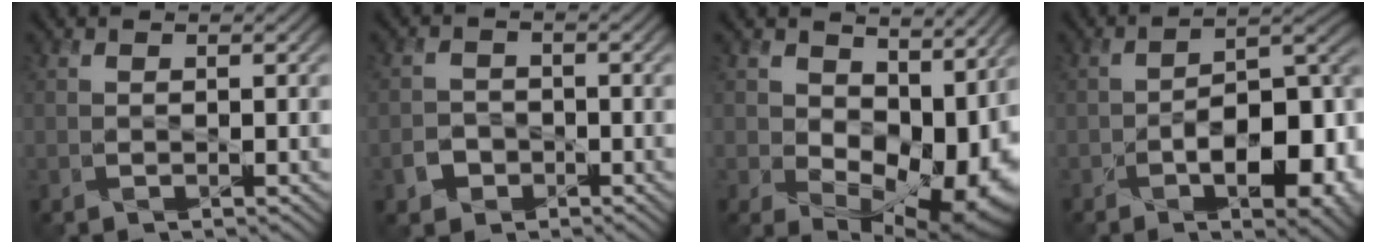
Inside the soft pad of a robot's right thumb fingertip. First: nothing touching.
{"total": 2.7, "force": [-1.4, 2.2, 0.8], "torque": [-0.012, -0.002, -0.028]}
{"total": 12.9, "force": [2.0, 8.7, 9.3], "torque": [-0.135, -0.032, 0.050]}
{"total": 13.2, "force": [-4.7, 6.2, 10.7], "torque": [-0.156, -0.016, -0.064]}